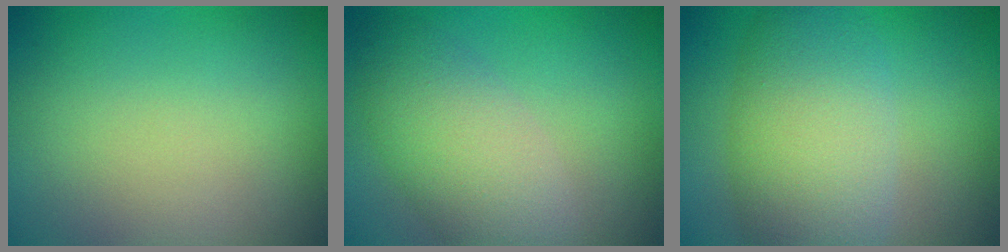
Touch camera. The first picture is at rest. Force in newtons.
{"total": 5.7, "press": 5.7, "slide": 0.3}
{"total": 8.1, "press": 8.1, "slide": 0.3}